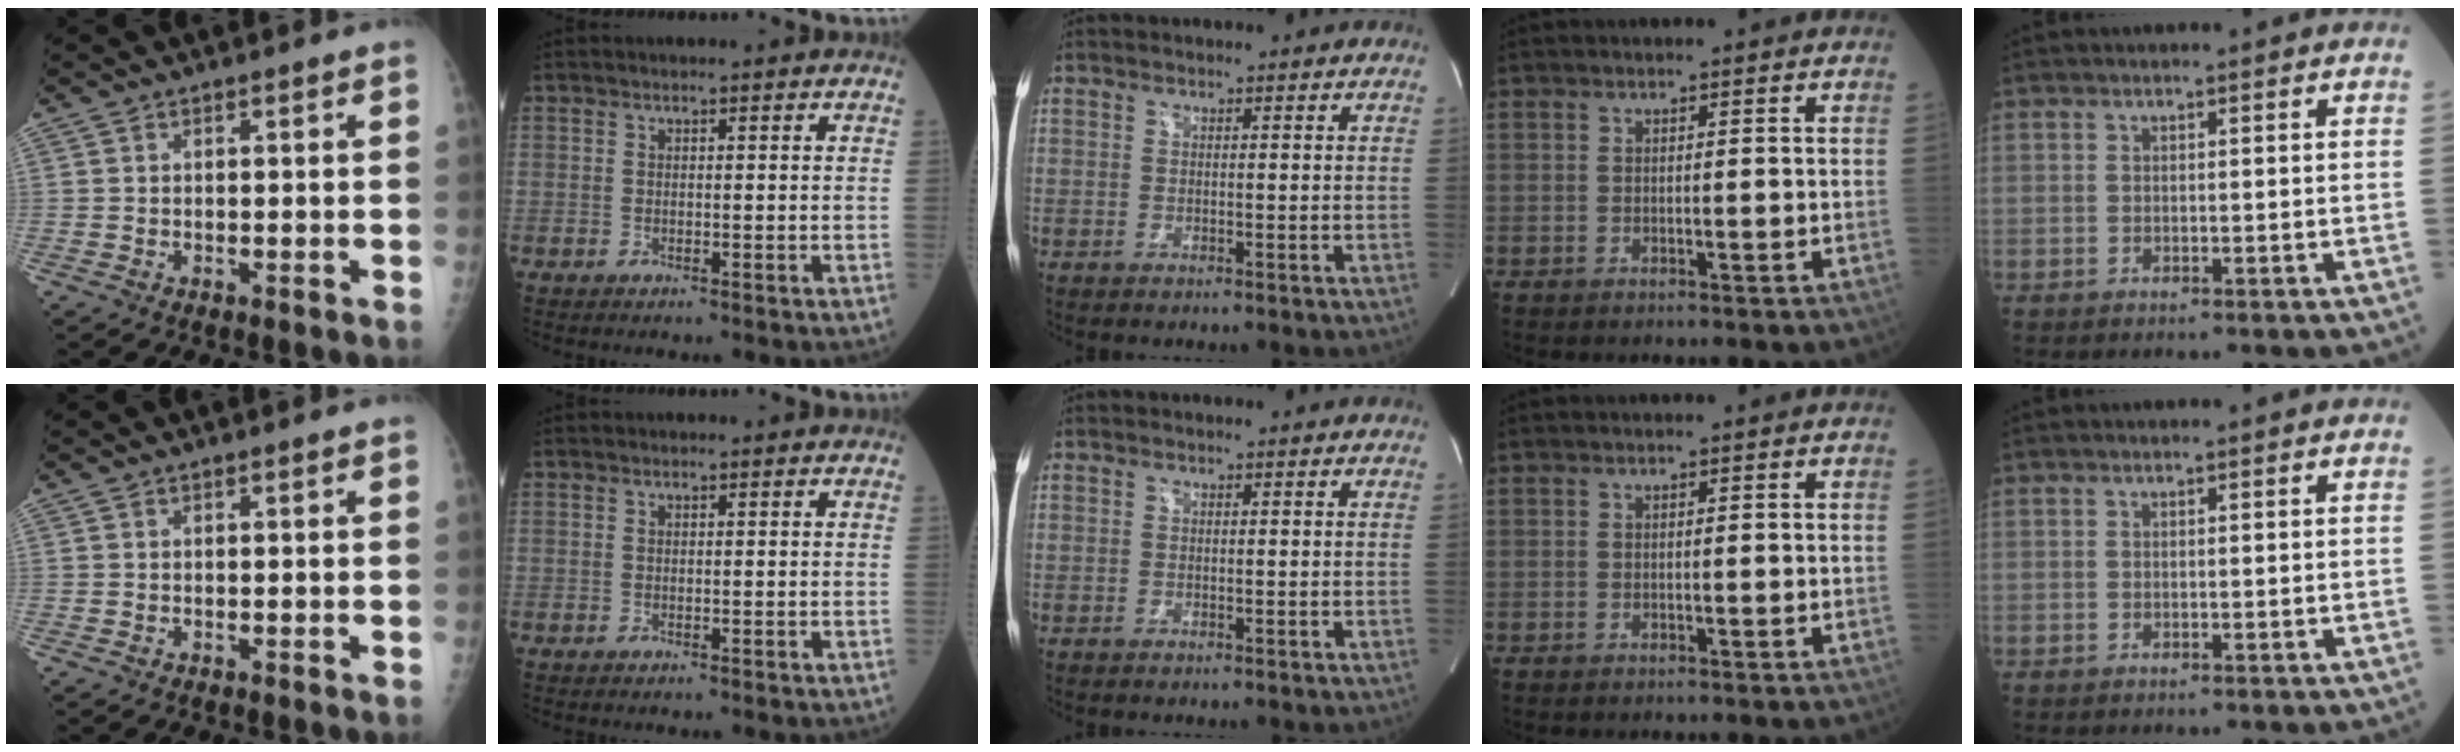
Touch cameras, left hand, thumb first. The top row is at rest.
{}